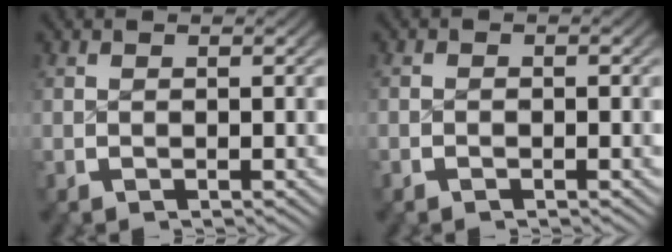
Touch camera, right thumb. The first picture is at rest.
{"total": 0.7, "force": [-0.5, 0.3, 0.2], "torque": [0.000, 0.000, -0.013]}